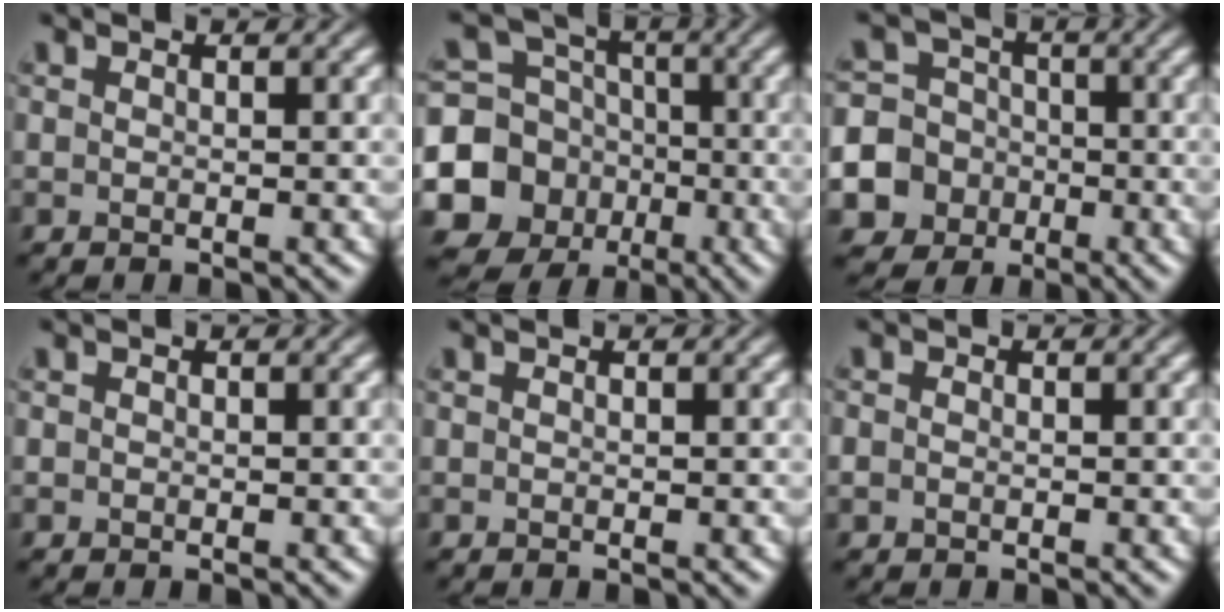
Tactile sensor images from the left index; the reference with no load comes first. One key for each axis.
{"total": 13.0, "fx": -4.4, "fy": 11.8, "fz": 3.3, "tx": -0.082, "ty": -0.037, "tz": -0.090}
{"total": 11.2, "fx": -4.3, "fy": 10.2, "fz": 1.6, "tx": -0.063, "ty": -0.025, "tz": -0.091}
{"total": 0.0}
{"total": 0.0}
{"total": 0.7, "fx": -0.3, "fy": 0.6, "fz": 0.2, "tx": 0.000, "ty": -0.006, "tz": -0.006}